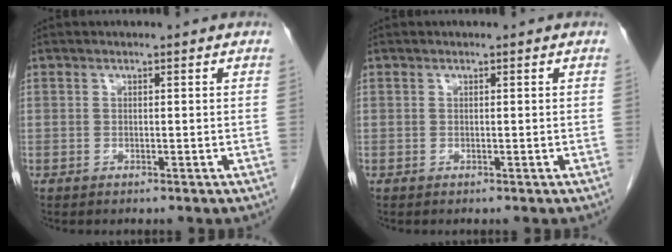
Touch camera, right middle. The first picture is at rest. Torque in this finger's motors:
{"motor_torque": [-0.21, -0.02, -0.01, 0.00]}